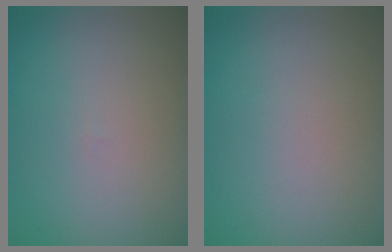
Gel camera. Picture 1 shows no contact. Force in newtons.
{"total": 0.0}